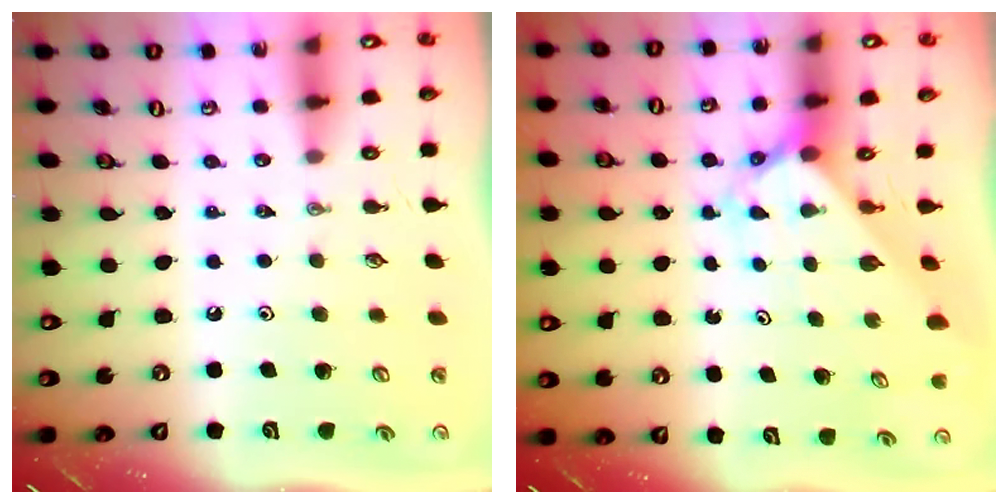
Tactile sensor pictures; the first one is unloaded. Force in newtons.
{"total": 2.4, "press": 2.4, "slide": 0.3}